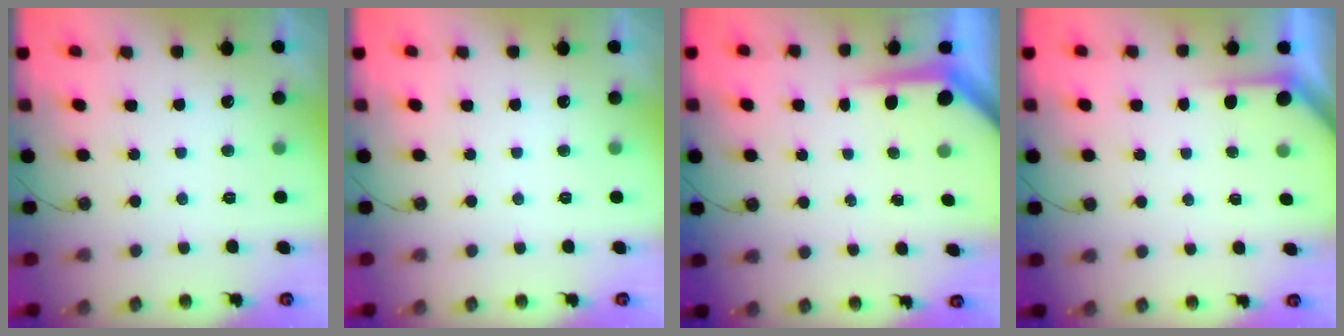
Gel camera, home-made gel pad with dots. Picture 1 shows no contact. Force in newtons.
{"total": 0.0}
{"total": 4.6, "press": 4.6, "slide": 0.3}
{"total": 1.9, "press": 1.9, "slide": 0.2}